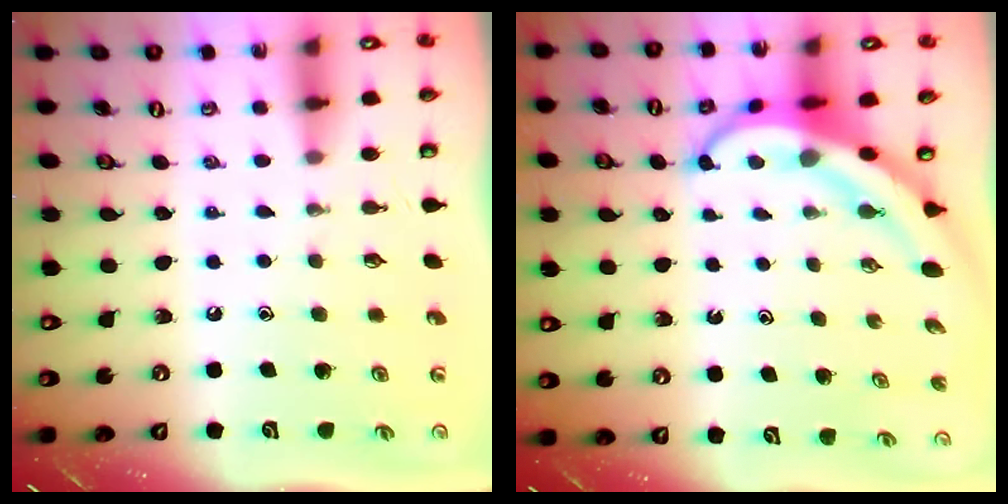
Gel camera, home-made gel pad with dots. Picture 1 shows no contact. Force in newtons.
{"total": 6.3, "press": 6.1, "slide": 1.4}